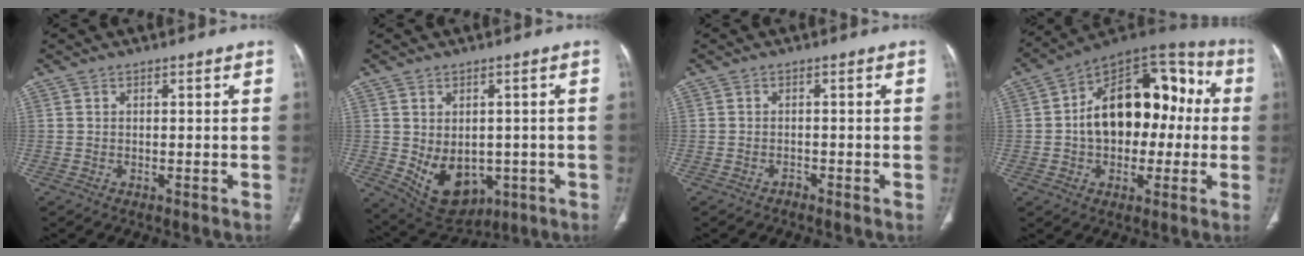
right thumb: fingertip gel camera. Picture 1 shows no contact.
{"total": 11.0, "force": [-2.1, 7.9, 7.4], "torque": [-0.092, -0.004, -0.003]}
{"total": 0.7, "force": [-0.7, 0.3, 0.0], "torque": [0.000, 0.000, -0.015]}
{"total": 21.2, "force": [0.4, 13.6, 16.2], "torque": [-0.209, 0.048, 0.002]}